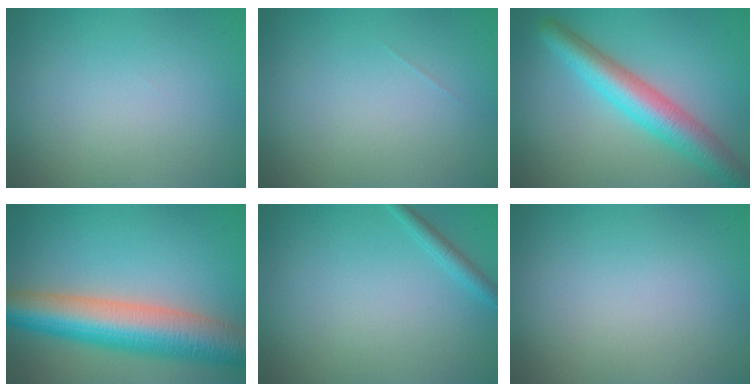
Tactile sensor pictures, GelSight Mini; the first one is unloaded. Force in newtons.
{"total": 0.0}
{"total": 5.6, "press": 5.6, "slide": 0.1}
{"total": 10.0, "press": 10.0, "slide": 0.3}
{"total": 1.3, "press": 1.3, "slide": 0.1}
{"total": 0.0}